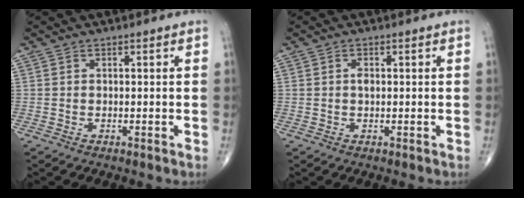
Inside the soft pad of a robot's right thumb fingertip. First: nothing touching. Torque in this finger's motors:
{"motor_torque": [0.59, 0.45, 0.11, -0.26, 0.04]}